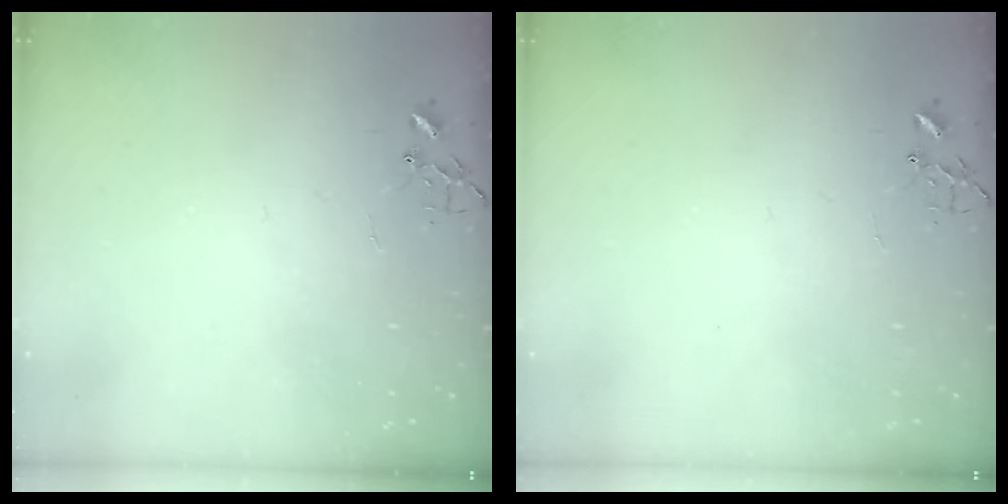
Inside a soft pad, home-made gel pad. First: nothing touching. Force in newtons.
{"total": 0.0}